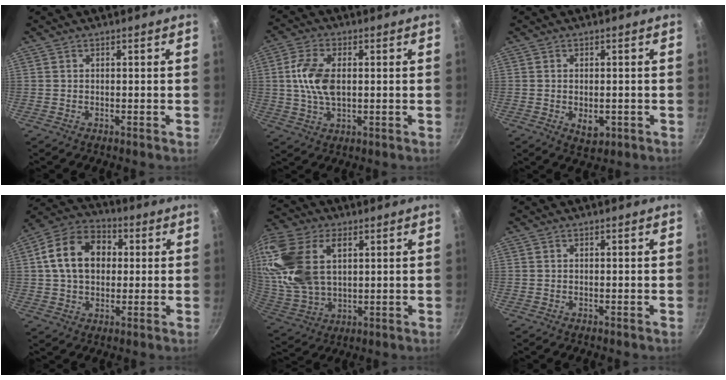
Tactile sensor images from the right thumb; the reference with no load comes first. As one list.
[{"total": 9.2, "force": [0.9, 5.1, 7.6], "torque": [-0.145, 0.006, 0.015]}, {"total": 3.9, "force": [-0.8, 2.5, 2.9], "torque": [-0.040, -0.004, -0.005]}, {"total": 14.1, "force": [2.1, 10.4, 9.2], "torque": [-0.135, 0.023, 0.022]}, {"total": 21.8, "force": [7.0, 13.7, 15.5], "torque": [-0.330, -0.012, 0.140]}, {"total": 0.0}]